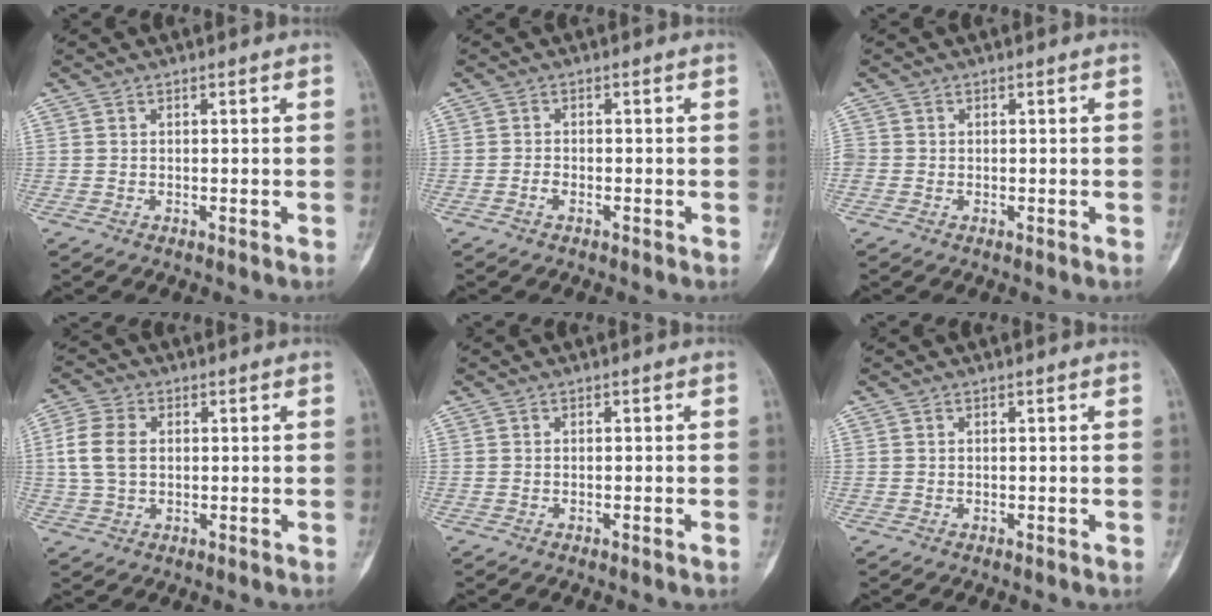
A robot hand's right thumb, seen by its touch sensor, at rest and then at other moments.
{"total": 1.2, "force": [-0.7, 0.7, 0.8], "torque": [-0.013, 0.004, -0.014]}
{"total": 1.7, "force": [0.1, 1.6, 0.7], "torque": [-0.016, 0.005, 0.001]}
{"total": 7.2, "force": [0.9, 4.9, 5.2], "torque": [-0.117, 0.009, 0.017]}
{"total": 0.8, "force": [-0.3, 0.0, 0.7], "torque": [-0.013, 0.003, -0.001]}
{"total": 0.0}